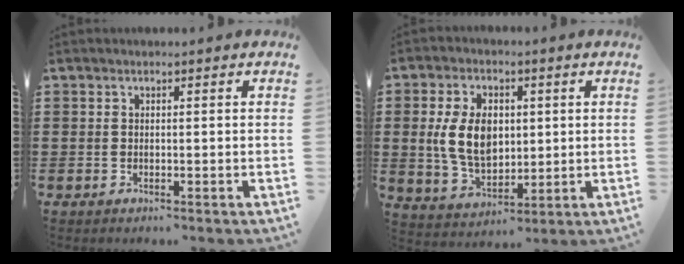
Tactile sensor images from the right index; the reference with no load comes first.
{"total": 9.0, "force": [1.2, 5.8, 6.8], "torque": [-0.165, 0.009, 0.018]}